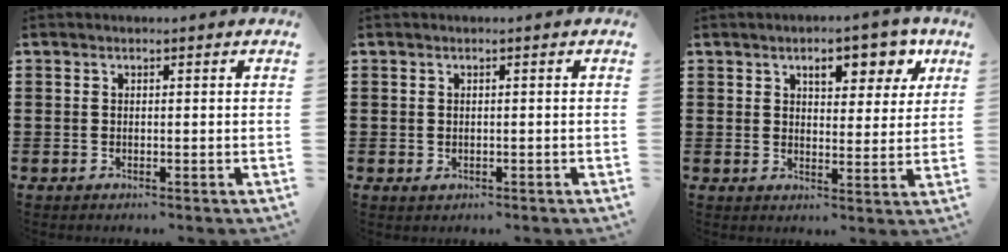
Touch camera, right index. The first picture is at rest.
{"total": 0.6, "force": [-0.1, 0.5, 0.4], "torque": [-0.009, 0.002, -0.003]}
{"total": 6.7, "force": [3.9, 3.3, 4.4], "torque": [-0.062, -0.004, 0.058]}